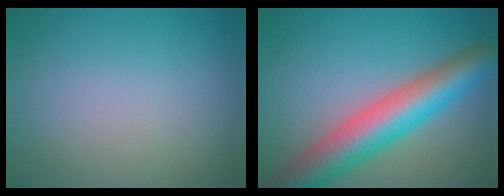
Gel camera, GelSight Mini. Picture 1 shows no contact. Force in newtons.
{"total": 8.7, "press": 8.7, "slide": 0.2}